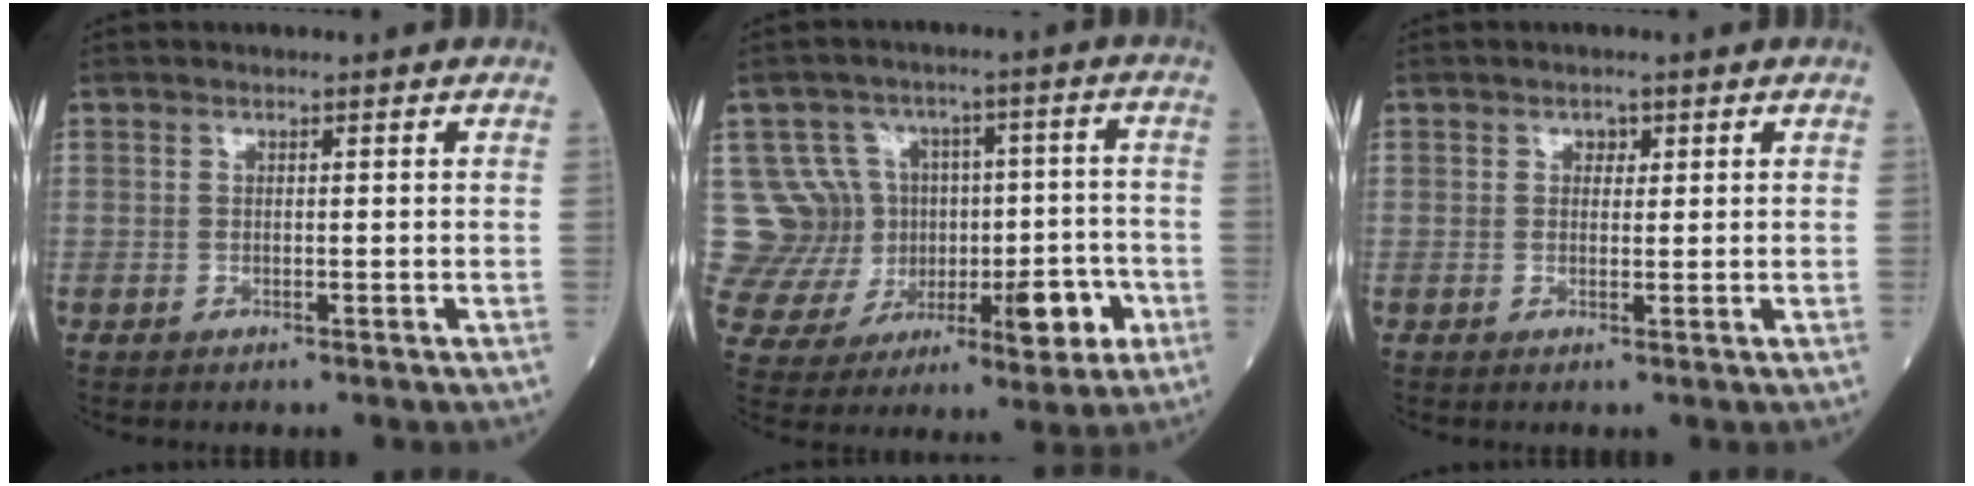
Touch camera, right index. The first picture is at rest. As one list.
[{"total": 13.6, "force": [-0.6, 11.6, 7.2], "torque": [-0.129, 0.063, 0.024]}, {"total": 1.3, "force": [0.7, 1.0, 0.5], "torque": [-0.003, 0.000, 0.010]}]